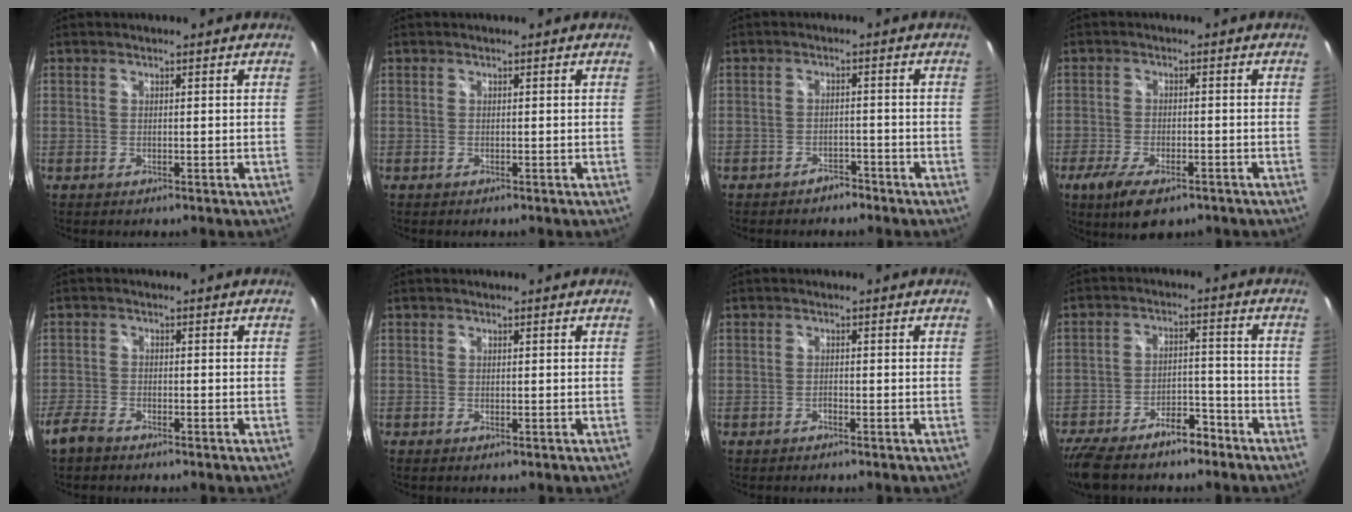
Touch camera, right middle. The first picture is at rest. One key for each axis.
{"total": 0.0}
{"total": 2.4, "fx": -2.1, "fy": 1.0, "fz": 0.6, "tx": -0.014, "ty": 0.005, "tz": -0.028}
{"total": 9.1, "fx": -5.9, "fy": 3.3, "fz": 6.1, "tx": -0.136, "ty": -0.032, "tz": -0.098}
{"total": 3.5, "fx": -2.9, "fy": 1.2, "fz": 1.5, "tx": -0.049, "ty": -0.005, "tz": -0.061}
{"total": 0.0}
{"total": 0.6, "fx": -0.6, "fy": 0.2, "fz": 0.1, "tx": 0.000, "ty": 0.000, "tz": -0.011}
{"total": 11.2, "fx": -9.0, "fy": 3.7, "fz": 5.5, "tx": -0.119, "ty": 0.010, "tz": -0.148}